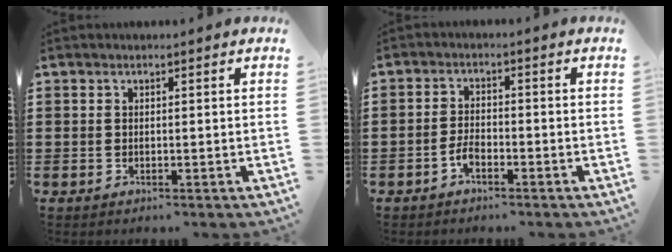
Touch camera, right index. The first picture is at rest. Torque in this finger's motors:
{"motor_torque": [1.10, 1.04, 0.16, 0.01]}